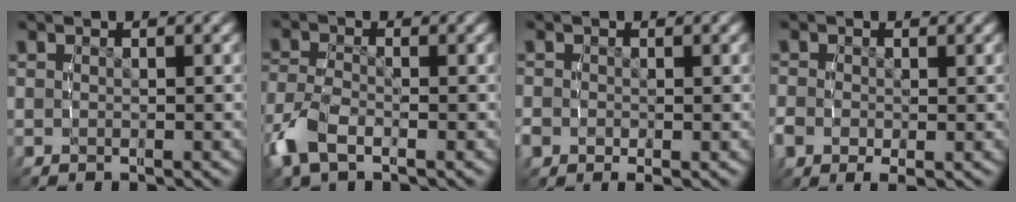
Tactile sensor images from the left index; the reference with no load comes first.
{"total": 3.5, "force": [-1.8, 1.8, 2.4], "torque": [-0.065, -0.011, -0.028]}
{"total": 2.6, "force": [-0.9, 2.1, 1.2], "torque": [-0.028, -0.013, -0.011]}
{"total": 3.1, "force": [-1.1, 2.2, 1.8], "torque": [-0.044, -0.018, -0.010]}